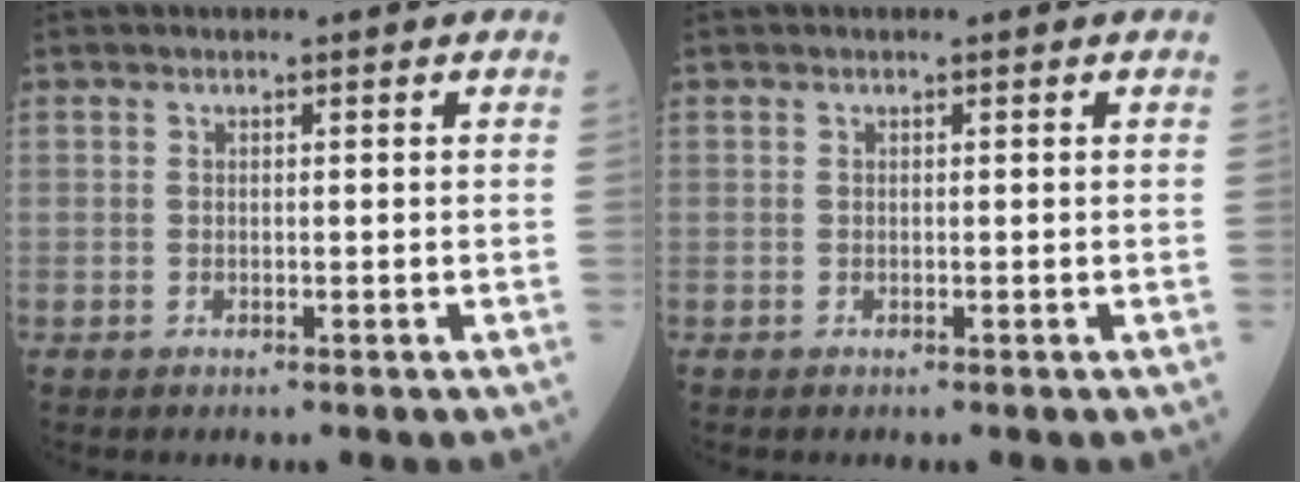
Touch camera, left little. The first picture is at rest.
{"total": 0.0}